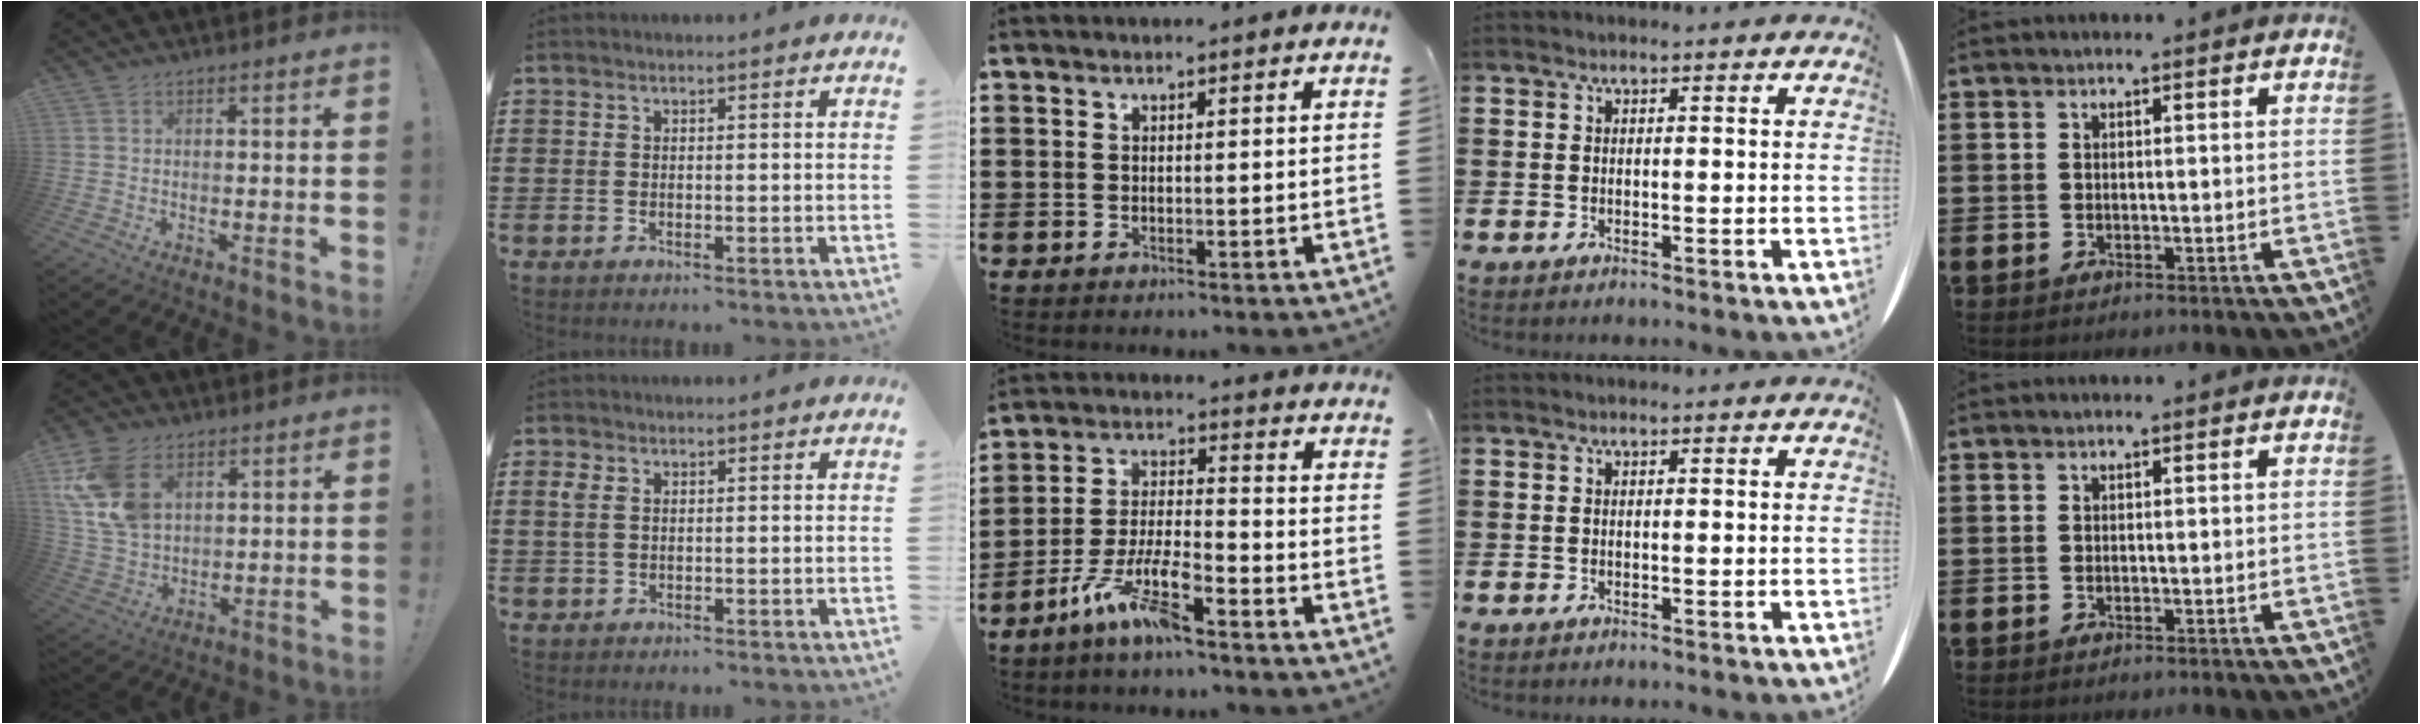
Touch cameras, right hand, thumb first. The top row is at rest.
{"thumb": {"total": 14.8, "force": [6.5, 10.0, 8.9], "torque": [-0.177, -0.021, 0.131]}, "index": {"total": 2.1, "force": [0.5, 1.3, 1.5], "torque": [-0.035, 0.007, 0.008]}, "middle": {"total": 8.8, "force": [-6.4, 1.5, 5.9], "torque": [-0.134, -0.006, -0.123]}}